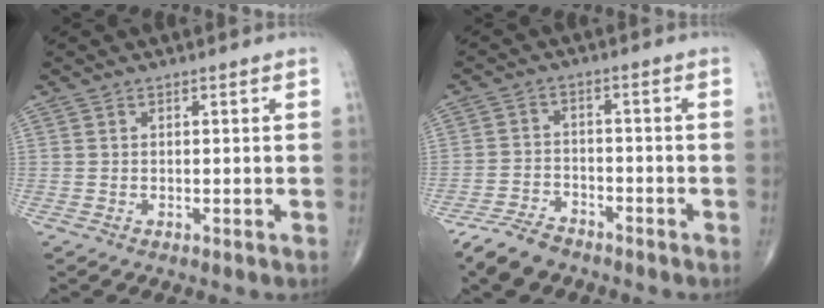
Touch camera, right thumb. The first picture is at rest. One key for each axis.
{"total": 6.7, "fx": -5.4, "fy": 3.0, "fz": 2.4, "tx": -0.050, "ty": 0.016, "tz": -0.105}